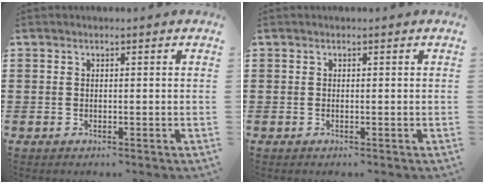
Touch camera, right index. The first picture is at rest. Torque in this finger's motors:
{"motor_torque": [-0.07, 0.33, 0.00, -0.01]}